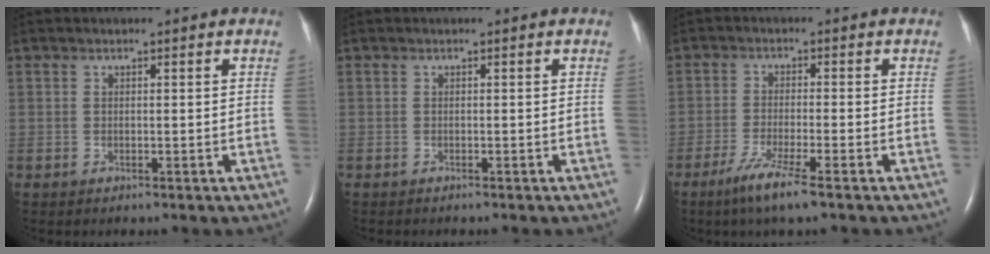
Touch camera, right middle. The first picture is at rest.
{"total": 1.0, "force": [-0.9, 0.2, 0.5], "torque": [-0.010, -0.002, -0.010]}
{"total": 5.7, "force": [-3.7, -0.2, 4.4], "torque": [-0.092, -0.017, -0.072]}